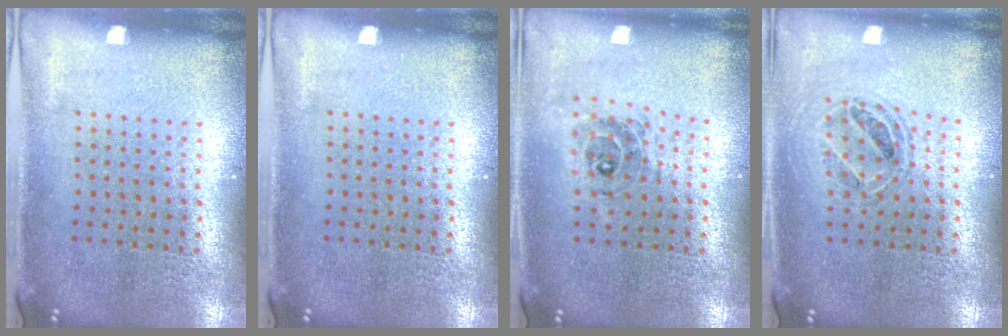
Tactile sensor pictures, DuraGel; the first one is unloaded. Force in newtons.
{"total": 0.0}
{"total": 0.7, "press": 0.7, "slide": 0.1}
{"total": 0.8, "press": 0.8, "slide": 0.2}